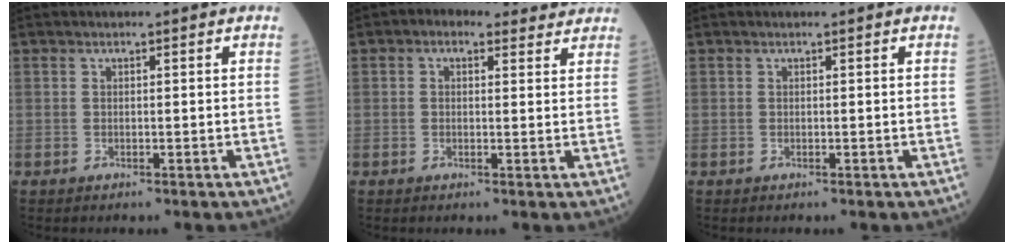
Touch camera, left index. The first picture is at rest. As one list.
[{"total": 4.9, "force": [3.5, 2.8, 2.0], "torque": [-0.025, 0.025, 0.042]}, {"total": 0.0}]